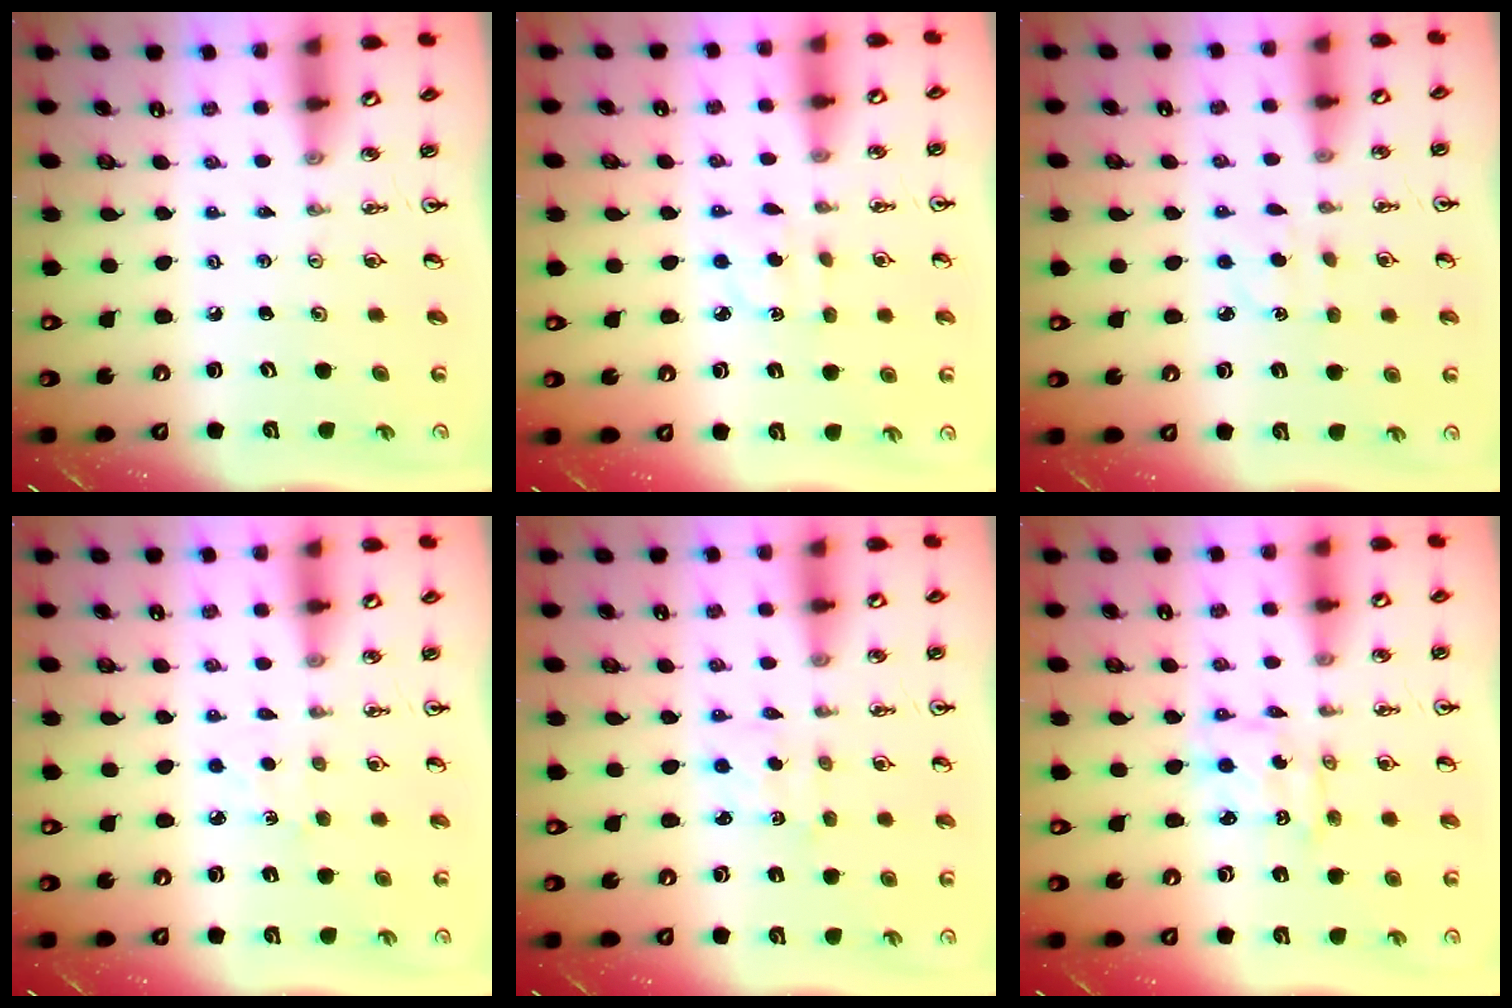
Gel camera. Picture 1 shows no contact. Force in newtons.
{"total": 3.1, "press": 3.0, "slide": 0.7}
{"total": 2.7, "press": 2.6, "slide": 0.4}
{"total": 3.8, "press": 3.8, "slide": 0.4}
{"total": 1.8, "press": 1.6, "slide": 0.7}
{"total": 2.4, "press": 2.4, "slide": 0.1}